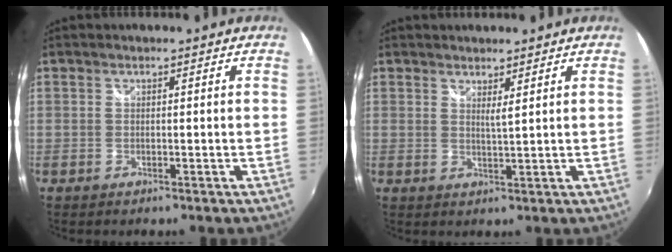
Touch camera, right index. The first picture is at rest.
{"total": 2.0, "force": [1.5, 0.0, 1.4], "torque": [-0.026, -0.004, 0.021]}